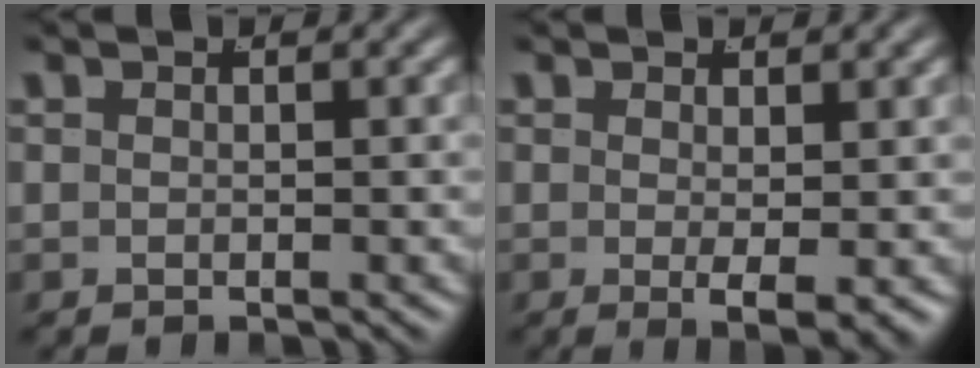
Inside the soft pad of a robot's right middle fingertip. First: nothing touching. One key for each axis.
{"total": 3.2, "fx": -0.9, "fy": 0.4, "fz": 3.0, "tx": -0.040, "ty": -0.022, "tz": -0.001}